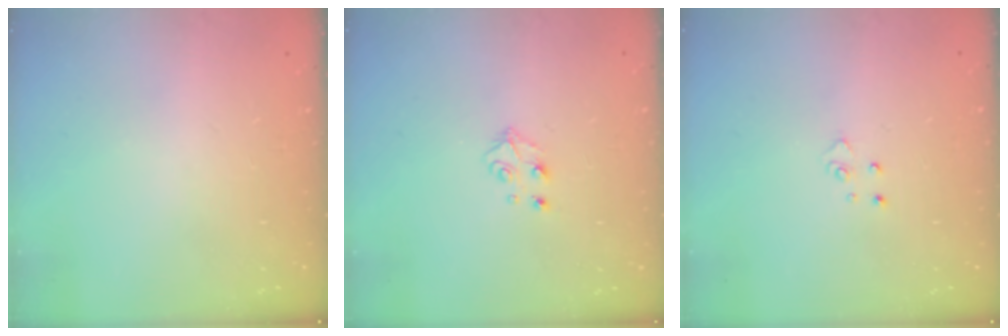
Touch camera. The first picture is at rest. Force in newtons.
{"total": 4.7, "press": 4.7, "slide": 0.4}
{"total": 4.0, "press": 4.0, "slide": 0.4}